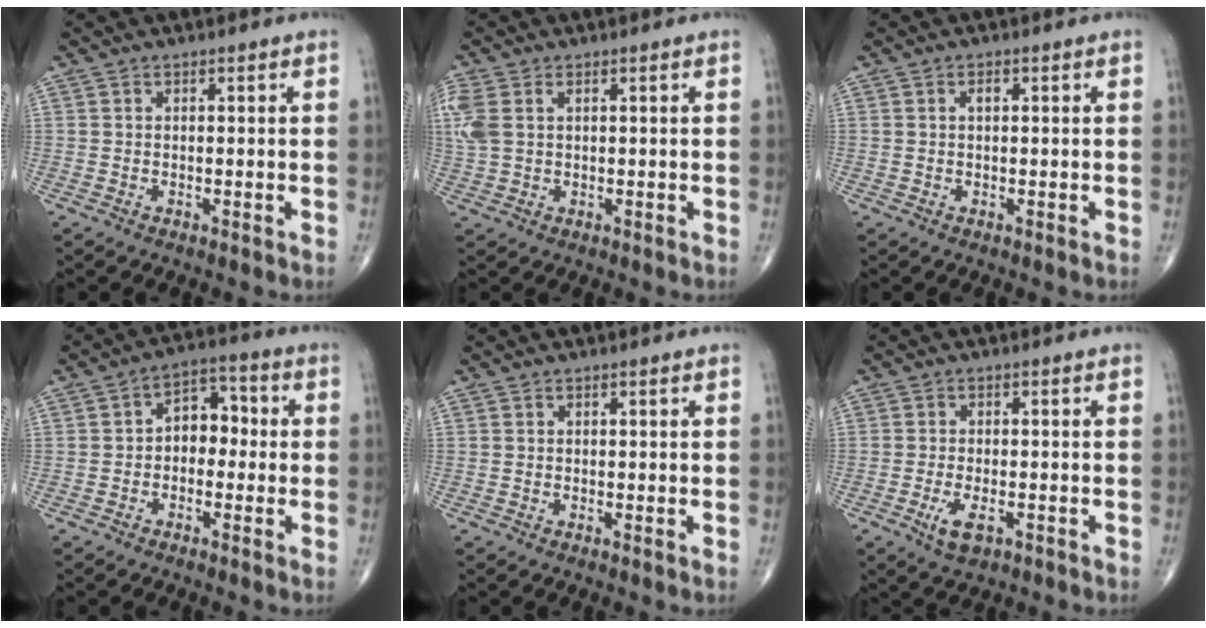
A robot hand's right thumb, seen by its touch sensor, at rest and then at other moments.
{"total": 6.7, "force": [1.9, 4.2, 4.9], "torque": [-0.147, 0.016, 0.046]}
{"total": 1.2, "force": [0.3, 0.7, 1.0], "torque": [-0.016, 0.002, 0.005]}
{"total": 6.9, "force": [-0.4, 4.9, 4.9], "torque": [-0.041, 0.030, -0.021]}
{"total": 0.0}
{"total": 4.2, "force": [-1.9, 1.9, 3.3], "torque": [-0.062, -0.002, -0.029]}